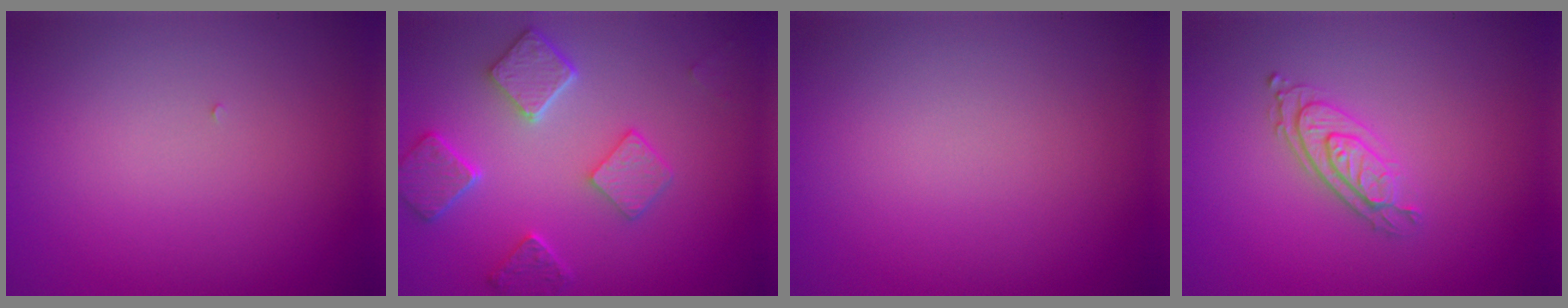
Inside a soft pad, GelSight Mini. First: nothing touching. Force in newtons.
{"total": 5.0, "press": 4.0, "slide": 3.0}
{"total": 0.0}
{"total": 2.8, "press": 2.2, "slide": 1.7}